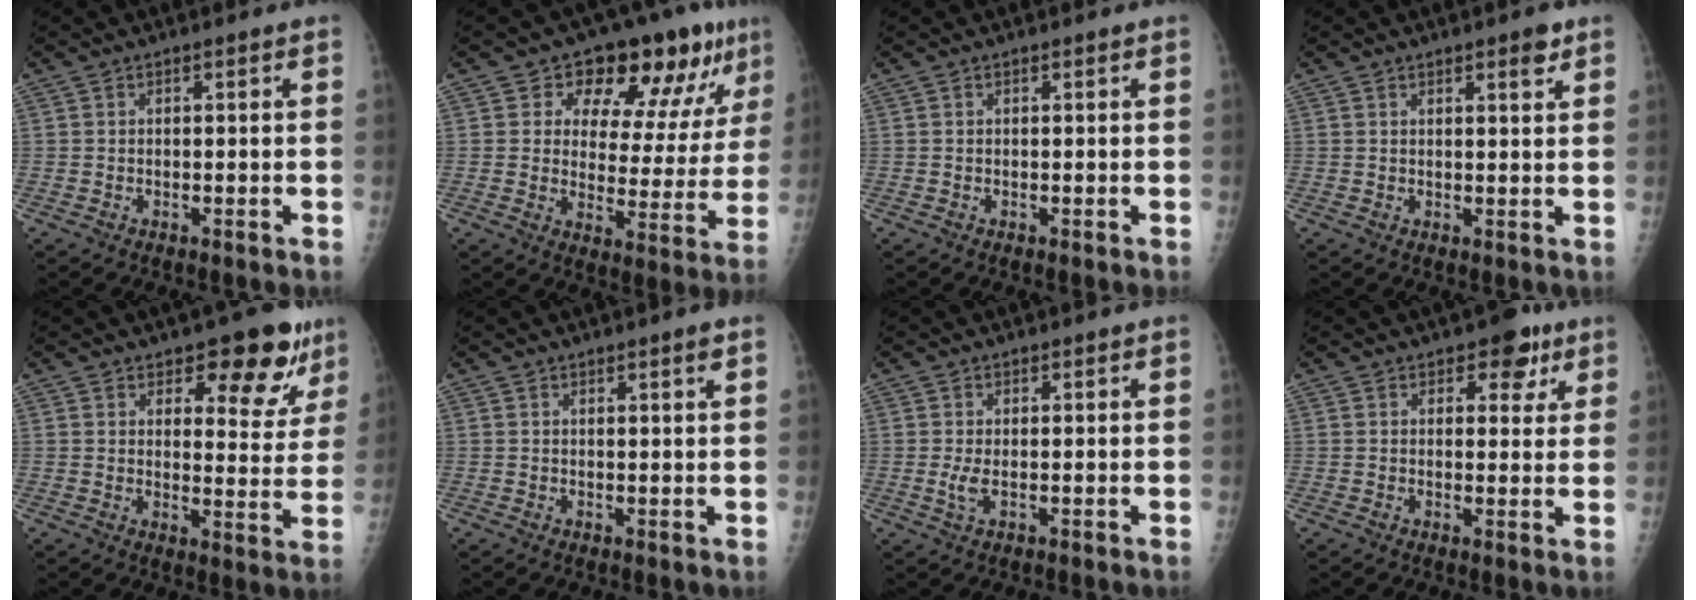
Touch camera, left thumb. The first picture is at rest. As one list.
[{"total": 17.0, "force": [9.8, 8.6, 11.0], "torque": [-0.087, -0.031, 0.136]}, {"total": 0.0}, {"total": 2.8, "force": [1.8, 0.7, 2.0], "torque": [-0.021, -0.011, 0.025]}, {"total": 11.9, "force": [7.8, 5.5, 7.1], "torque": [-0.034, -0.044, 0.105]}, {"total": 1.3, "force": [1.0, 0.0, 0.9], "torque": [-0.009, -0.007, 0.014]}, {"total": 2.1, "force": [0.1, 0.9, 1.9], "torque": [-0.045, -0.006, 0.004]}, {"total": 5.9, "force": [3.3, 3.5, 3.3], "torque": [-0.006, -0.011, 0.039]}]